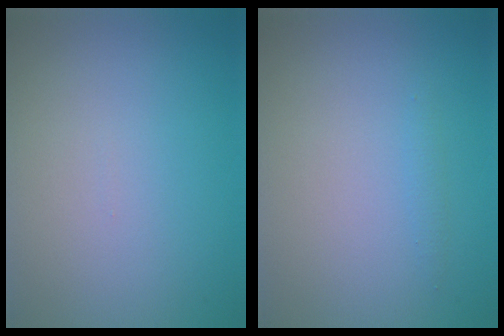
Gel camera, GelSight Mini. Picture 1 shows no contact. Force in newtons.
{"total": 0.5, "press": 0.5, "slide": 0.0}